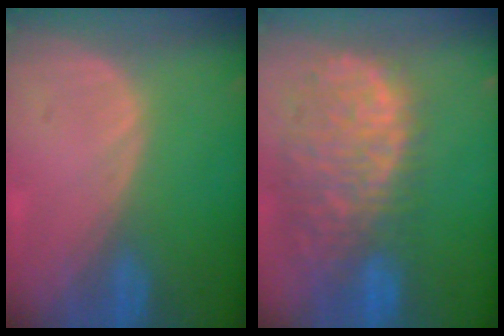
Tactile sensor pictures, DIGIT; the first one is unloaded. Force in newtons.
{"total": 13.5, "press": 11.0, "slide": 7.8}